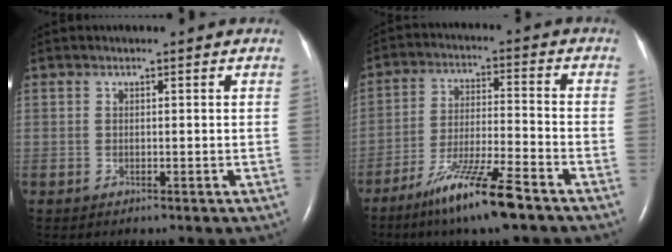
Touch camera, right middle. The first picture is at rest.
{"total": 11.5, "force": [-7.9, 0.3, 8.4], "torque": [-0.162, -0.031, -0.147]}